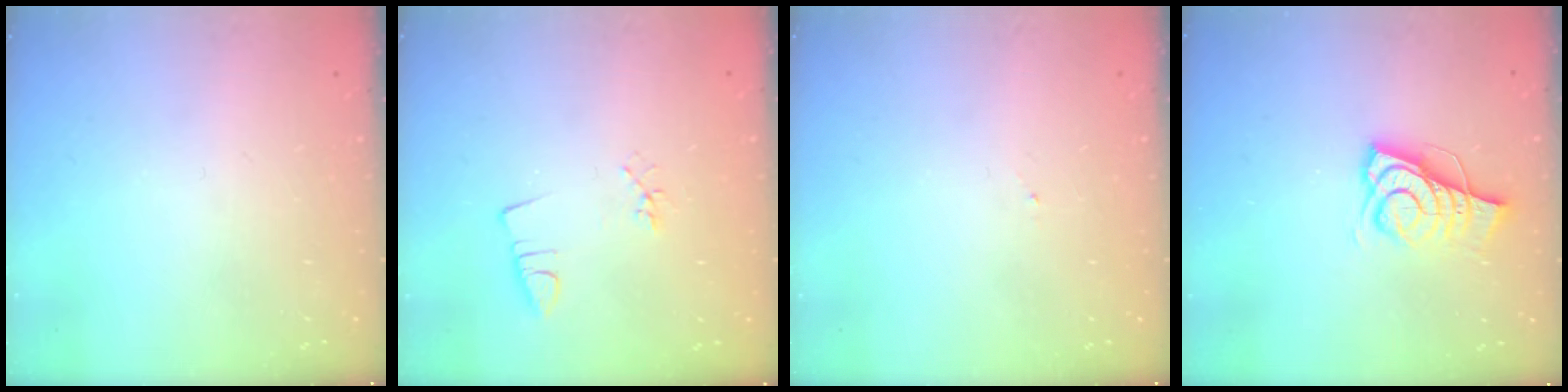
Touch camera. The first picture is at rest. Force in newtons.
{"total": 2.2, "press": 1.7, "slide": 1.4}
{"total": 2.5, "press": 2.5, "slide": 0.1}
{"total": 9.7, "press": 9.3, "slide": 2.5}